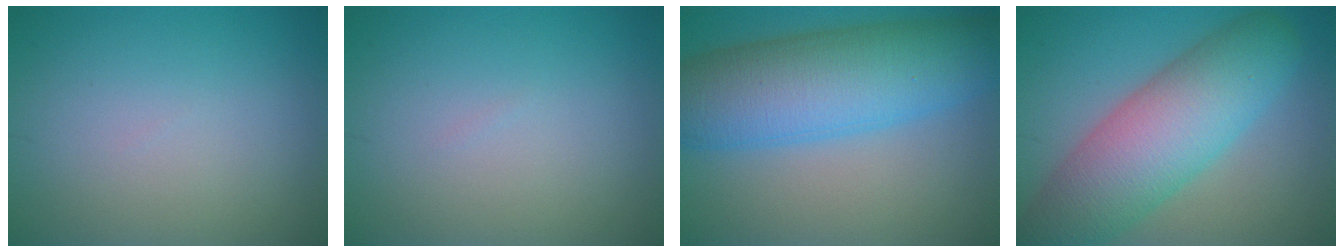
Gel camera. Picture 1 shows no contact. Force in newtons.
{"total": 0.0}
{"total": 11.0, "press": 11.0, "slide": 0.1}
{"total": 9.7, "press": 9.7, "slide": 0.3}